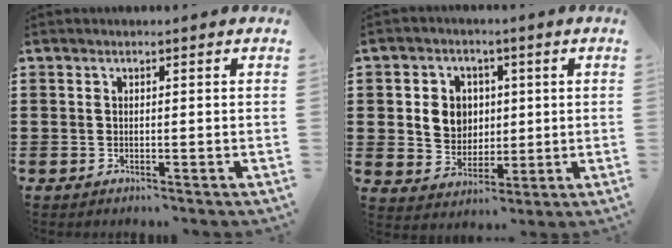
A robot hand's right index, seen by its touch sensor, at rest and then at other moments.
{"total": 6.1, "force": [1.1, 5.6, 2.2], "torque": [-0.058, 0.016, 0.017]}